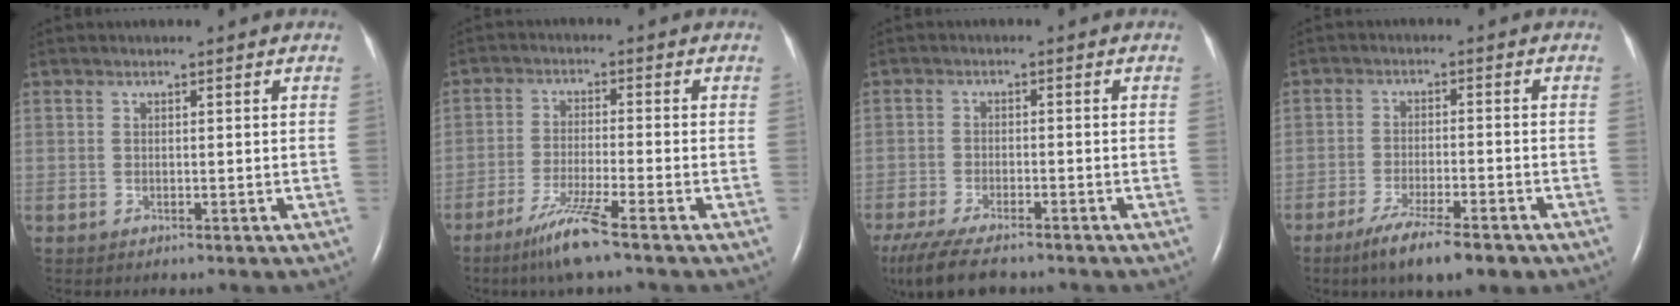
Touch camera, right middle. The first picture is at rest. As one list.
[{"total": 6.7, "force": [-4.6, -0.8, 4.7], "torque": [-0.097, -0.023, -0.093]}, {"total": 11.3, "force": [-9.1, 2.8, 6.1], "torque": [-0.114, -0.021, -0.147]}, {"total": 9.0, "force": [-6.4, 1.3, 6.2], "torque": [-0.102, -0.017, -0.099]}]